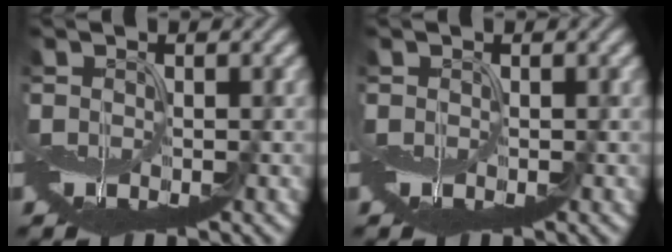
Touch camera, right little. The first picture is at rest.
{"total": 0.0}